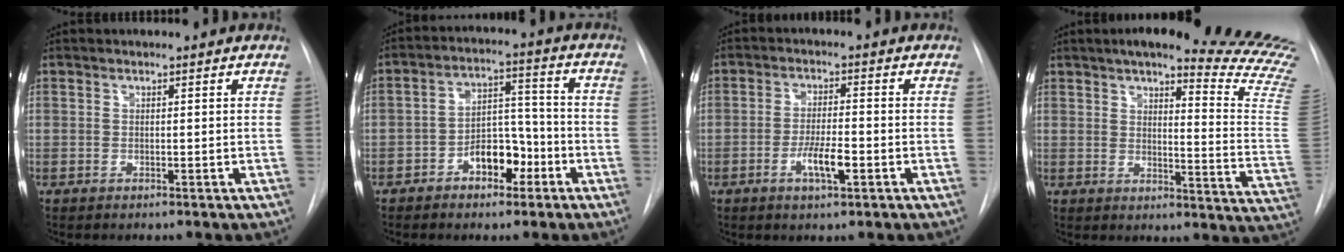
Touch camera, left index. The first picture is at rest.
{"total": 8.0, "force": [-5.3, 3.8, 4.6], "torque": [-0.075, 0.025, -0.085]}
{"total": 5.6, "force": [-3.7, 0.8, 4.2], "torque": [-0.078, -0.005, -0.059]}
{"total": 23.6, "force": [20.4, 0.4, 11.8], "torque": [-0.132, -0.113, 0.225]}